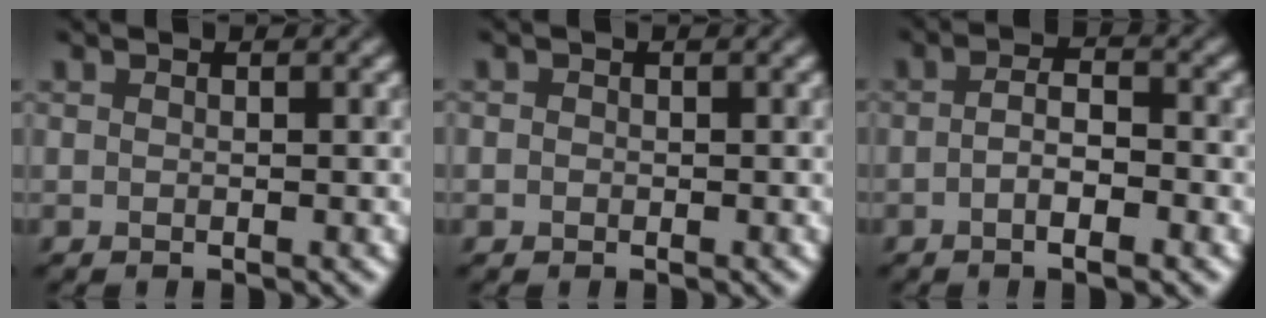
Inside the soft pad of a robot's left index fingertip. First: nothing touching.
{"total": 0.7, "force": [-0.1, 0.7, 0.2], "torque": [0.001, -0.004, -0.006]}
{"total": 3.2, "force": [-1.2, 0.9, 2.8], "torque": [-0.050, 0.002, -0.024]}